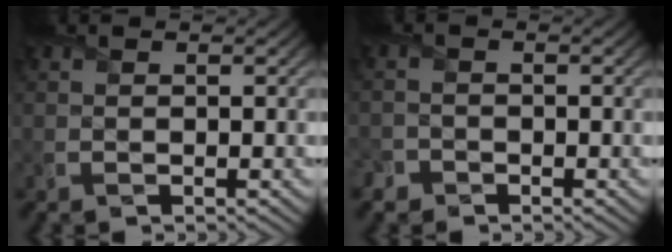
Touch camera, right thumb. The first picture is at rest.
{"total": 1.9, "force": [-1.4, 1.3, 0.2], "torque": [0.002, -0.001, -0.035]}